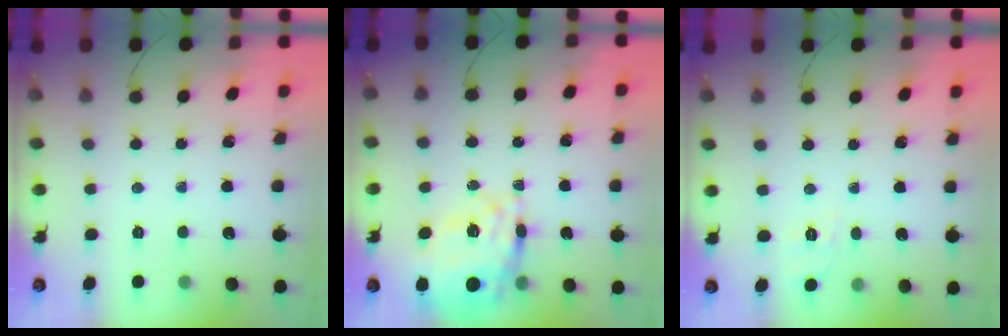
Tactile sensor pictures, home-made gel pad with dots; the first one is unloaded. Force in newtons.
{"total": 16.8, "press": 16.0, "slide": 5.2}
{"total": 1.9, "press": 0.2, "slide": 1.9}